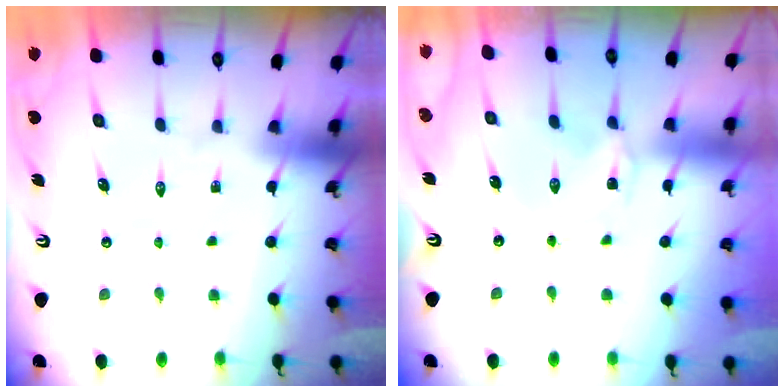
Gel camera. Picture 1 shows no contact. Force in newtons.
{"total": 0.0}